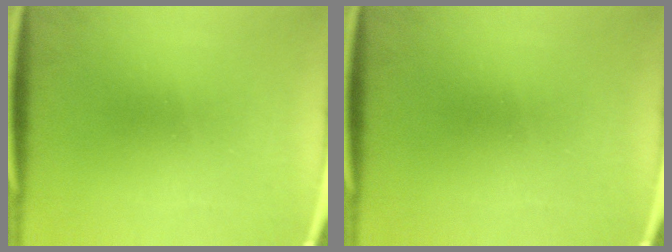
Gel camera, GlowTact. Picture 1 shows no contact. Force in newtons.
{"total": 0.0}